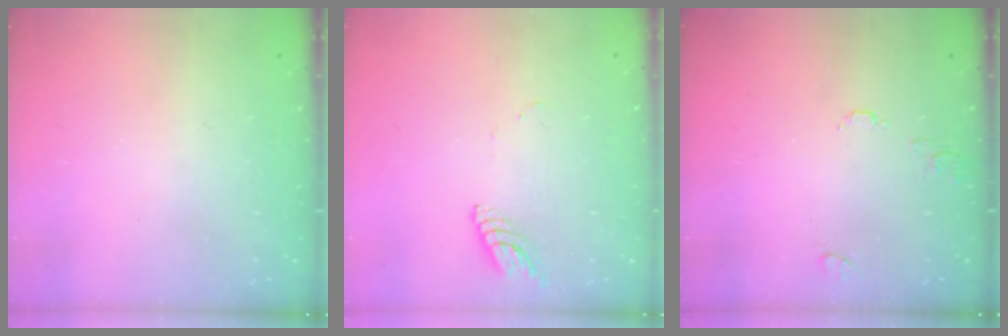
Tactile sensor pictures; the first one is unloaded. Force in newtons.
{"total": 6.8, "press": 6.8, "slide": 0.5}
{"total": 5.1, "press": 5.1, "slide": 0.5}